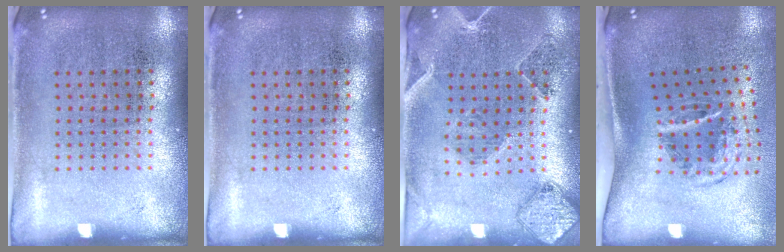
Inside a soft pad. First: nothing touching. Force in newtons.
{"total": 0.0}
{"total": 0.6, "press": 0.5, "slide": 0.3}
{"total": 2.0, "press": 1.2, "slide": 1.6}